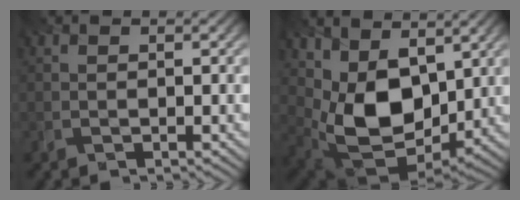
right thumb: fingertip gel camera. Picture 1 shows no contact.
{"total": 11.8, "force": [3.7, 7.6, 8.3], "torque": [-0.191, -0.019, 0.074]}